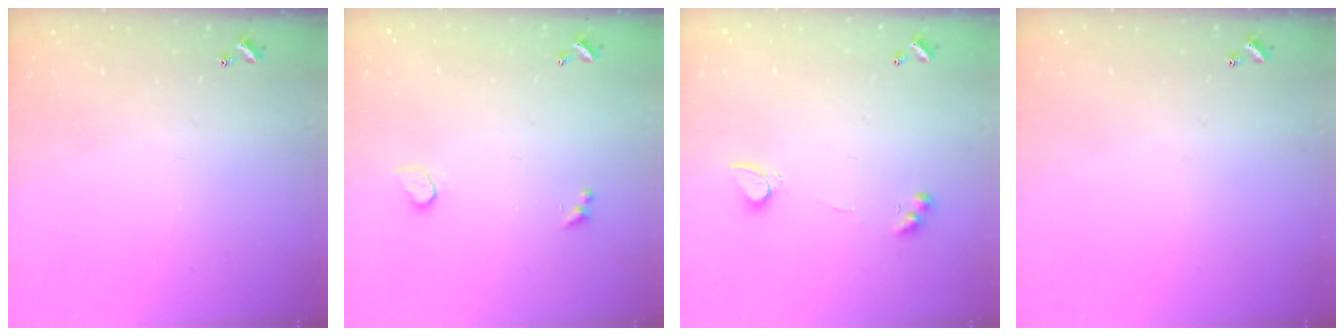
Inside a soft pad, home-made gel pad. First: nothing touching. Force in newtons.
{"total": 0.9, "press": 0.8, "slide": 0.4}
{"total": 3.1, "press": 3.1, "slide": 0.6}
{"total": 0.0}